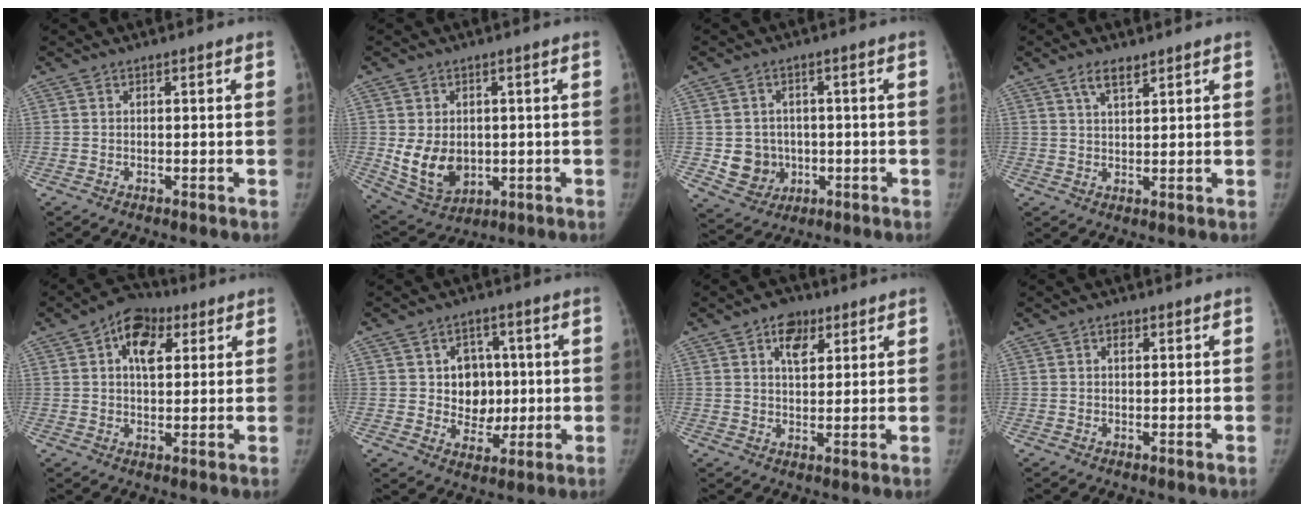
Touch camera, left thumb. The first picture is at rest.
{"total": 9.6, "force": [-0.4, 7.2, 6.4], "torque": [-0.091, -0.012, 0.017]}
{"total": 7.0, "force": [-0.8, 6.5, 2.5], "torque": [-0.010, 0.006, -0.002]}
{"total": 3.7, "force": [2.6, 1.3, 2.2], "torque": [-0.038, -0.010, 0.051]}
{"total": 9.5, "force": [3.8, 5.9, 6.4], "torque": [-0.074, 0.002, 0.052]}
{"total": 8.9, "force": [1.0, 7.6, 4.5], "torque": [-0.014, 0.001, 0.022]}
{"total": 6.2, "force": [3.2, 3.9, 3.5], "torque": [-0.030, -0.013, 0.048]}
{"total": 1.3, "force": [0.5, 0.9, 0.8], "torque": [-0.007, 0.001, 0.006]}